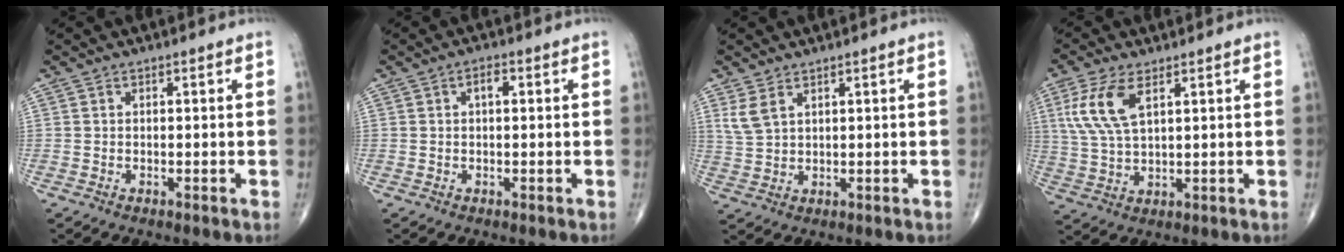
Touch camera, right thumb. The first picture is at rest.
{"total": 2.1, "force": [0.4, 1.0, 1.8], "torque": [-0.028, 0.006, 0.003]}
{"total": 3.7, "force": [2.2, 1.7, 2.4], "torque": [-0.054, -0.003, 0.055]}
{"total": 9.2, "force": [3.6, 3.9, 7.5], "torque": [-0.172, -0.003, 0.078]}